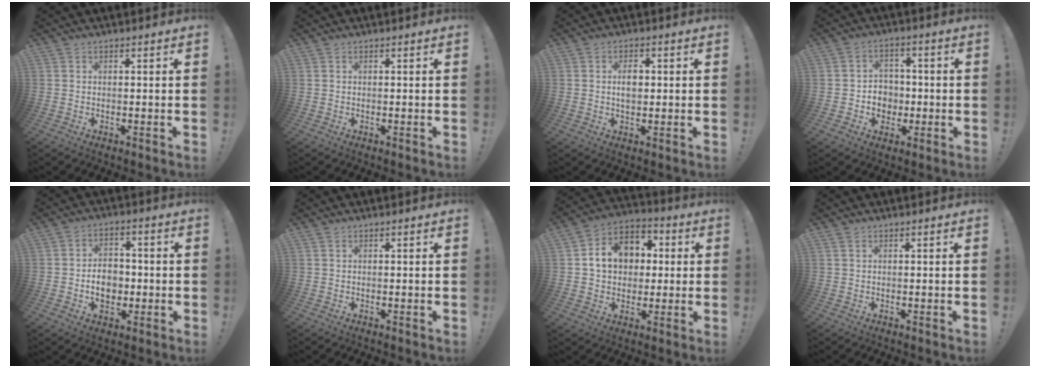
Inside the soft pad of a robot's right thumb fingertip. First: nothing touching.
{"total": 0.0}
{"total": 4.4, "force": [0.4, 2.9, 3.2], "torque": [-0.047, 0.003, 0.003]}
{"total": 6.6, "force": [-1.0, 6.3, 1.8], "torque": [-0.025, 0.005, -0.012]}
{"total": 8.7, "force": [-1.3, 6.8, 5.2], "torque": [-0.089, 0.006, -0.025]}
{"total": 0.0}
{"total": 13.5, "force": [2.6, 11.1, 7.2], "torque": [-0.097, 0.000, 0.056]}
{"total": 0.7, "force": [0.4, 0.4, 0.3], "torque": [-0.002, -0.001, 0.007]}